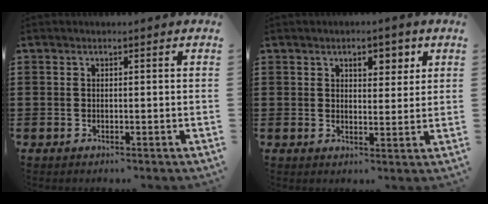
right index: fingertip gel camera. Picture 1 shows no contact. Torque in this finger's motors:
{"motor_torque": [0.31, -0.20, 0.19, 0.03]}